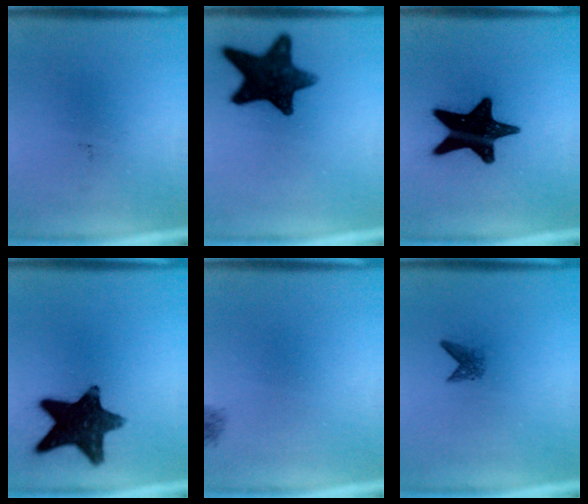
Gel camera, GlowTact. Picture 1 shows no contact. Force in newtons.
{"total": 14.2}
{"total": 18.9}
{"total": 14.6}
{"total": 1.1}
{"total": 1.6}